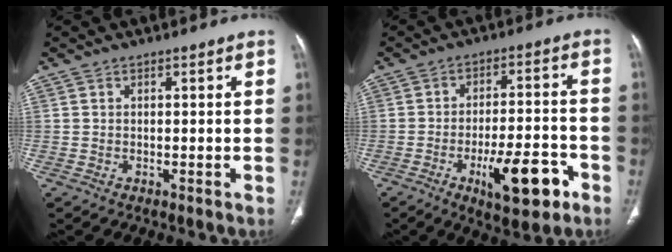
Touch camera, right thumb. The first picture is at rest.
{"total": 12.6, "force": [-5.9, 4.4, 10.2], "torque": [-0.145, 0.028, -0.082]}